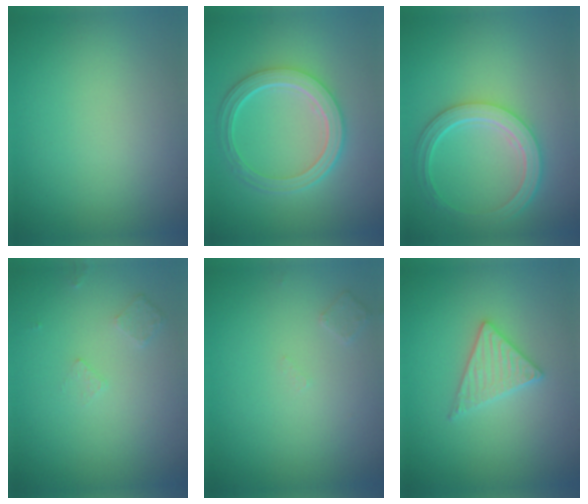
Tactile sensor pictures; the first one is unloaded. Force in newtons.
{"total": 5.2, "press": 3.9, "slide": 3.5}
{"total": 5.0, "press": 3.9, "slide": 3.1}
{"total": 0.8, "press": 0.6, "slide": 0.5}
{"total": 1.0, "press": 1.0, "slide": 0.1}
{"total": 2.6, "press": 2.6, "slide": 0.3}